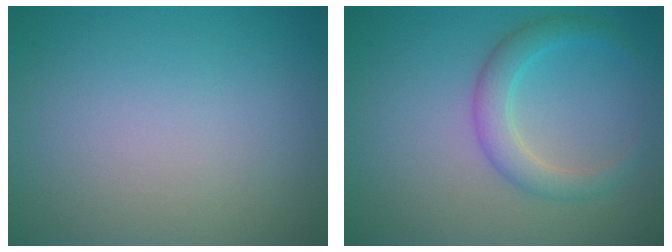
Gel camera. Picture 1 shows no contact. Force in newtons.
{"total": 2.9, "press": 2.9, "slide": 0.1}